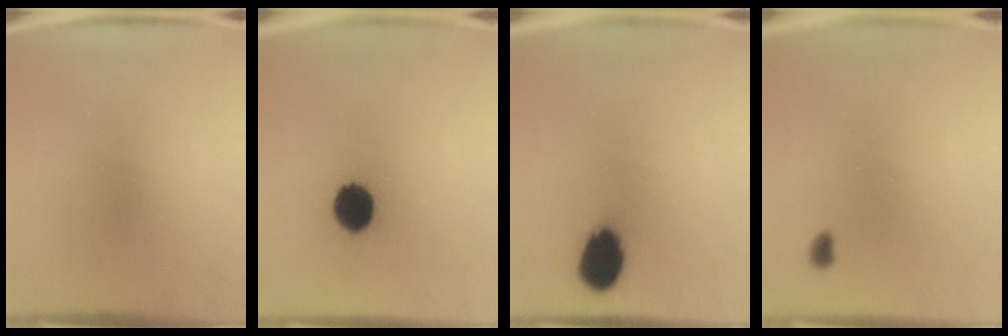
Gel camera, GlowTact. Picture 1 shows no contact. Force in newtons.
{"total": 10.1}
{"total": 9.6}
{"total": 1.0}